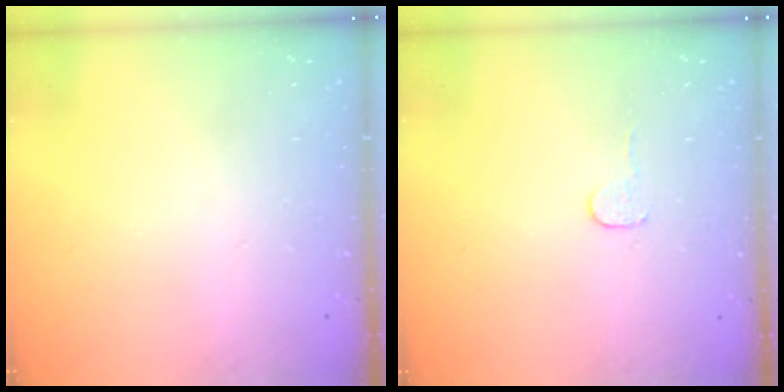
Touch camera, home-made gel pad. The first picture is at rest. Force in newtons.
{"total": 3.0, "press": 3.0, "slide": 0.3}